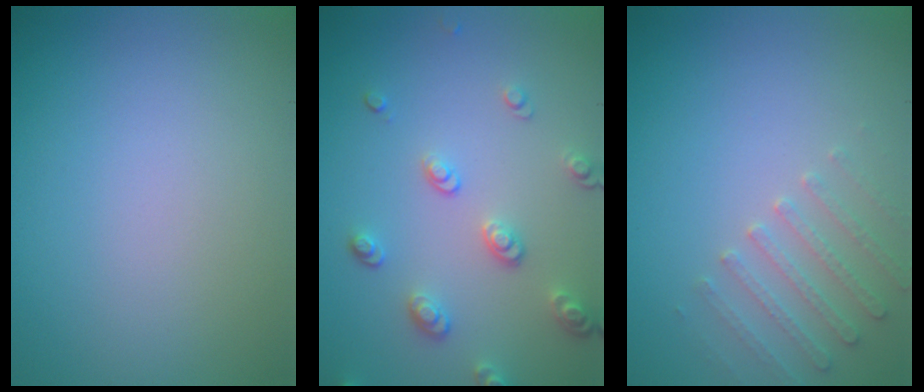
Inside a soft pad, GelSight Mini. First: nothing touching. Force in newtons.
{"total": 2.9, "press": 2.6, "slide": 1.3}
{"total": 2.3, "press": 2.2, "slide": 0.6}